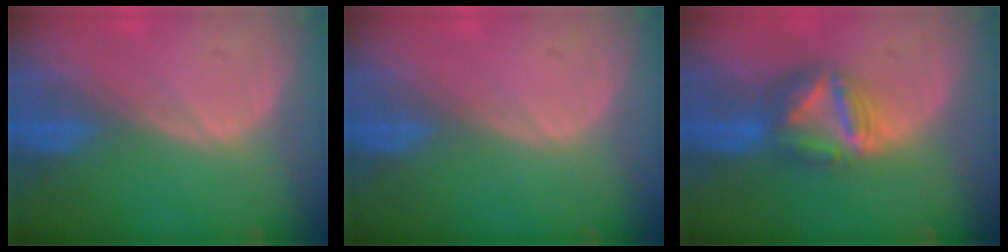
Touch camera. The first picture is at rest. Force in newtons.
{"total": 0.0}
{"total": 7.7, "press": 6.6, "slide": 4.0}